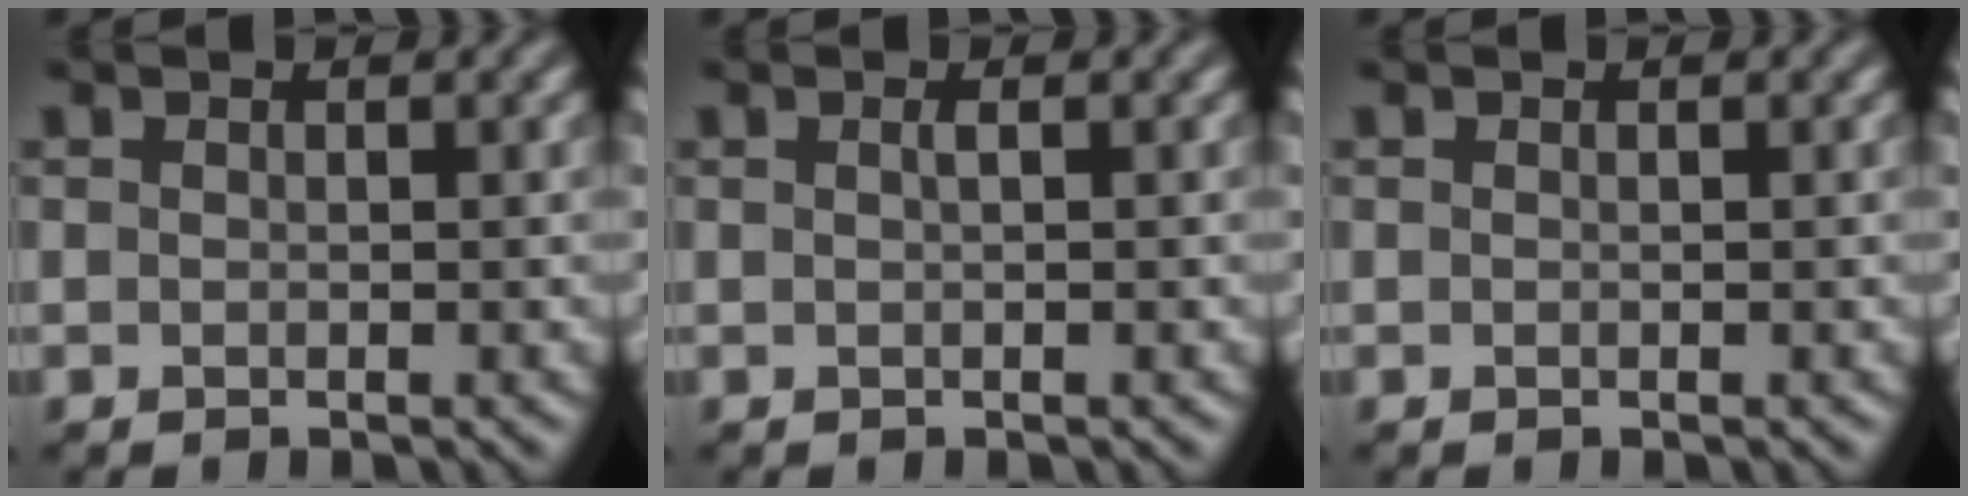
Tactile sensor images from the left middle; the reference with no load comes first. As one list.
[{"total": 0.7, "force": [0.1, 0.2, 0.7], "torque": [-0.010, 0.006, 0.001]}, {"total": 0.0}]